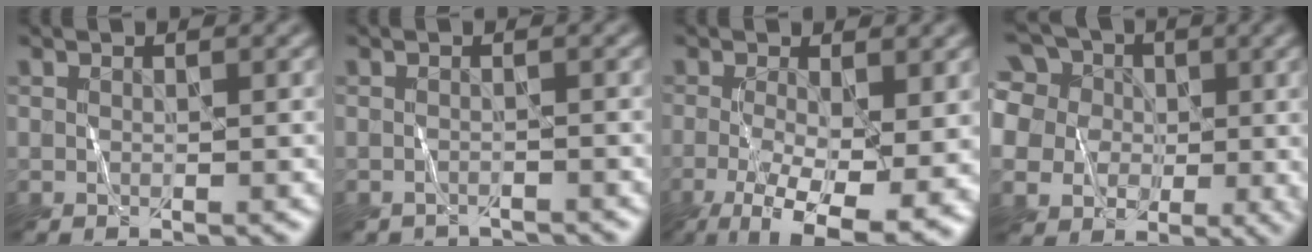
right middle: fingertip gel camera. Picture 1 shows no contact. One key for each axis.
{"total": 1.9, "fx": -1.9, "fy": 0.1, "fz": -0.1, "tx": 0.001, "ty": -0.008, "tz": -0.030}
{"total": 10.8, "fx": -3.5, "fy": 4.4, "fz": 9.2, "tx": -0.168, "ty": -0.021, "tz": -0.047}
{"total": 13.4, "fx": 3.7, "fy": 10.7, "fz": 7.0, "tx": -0.150, "ty": 0.023, "tz": 0.048}